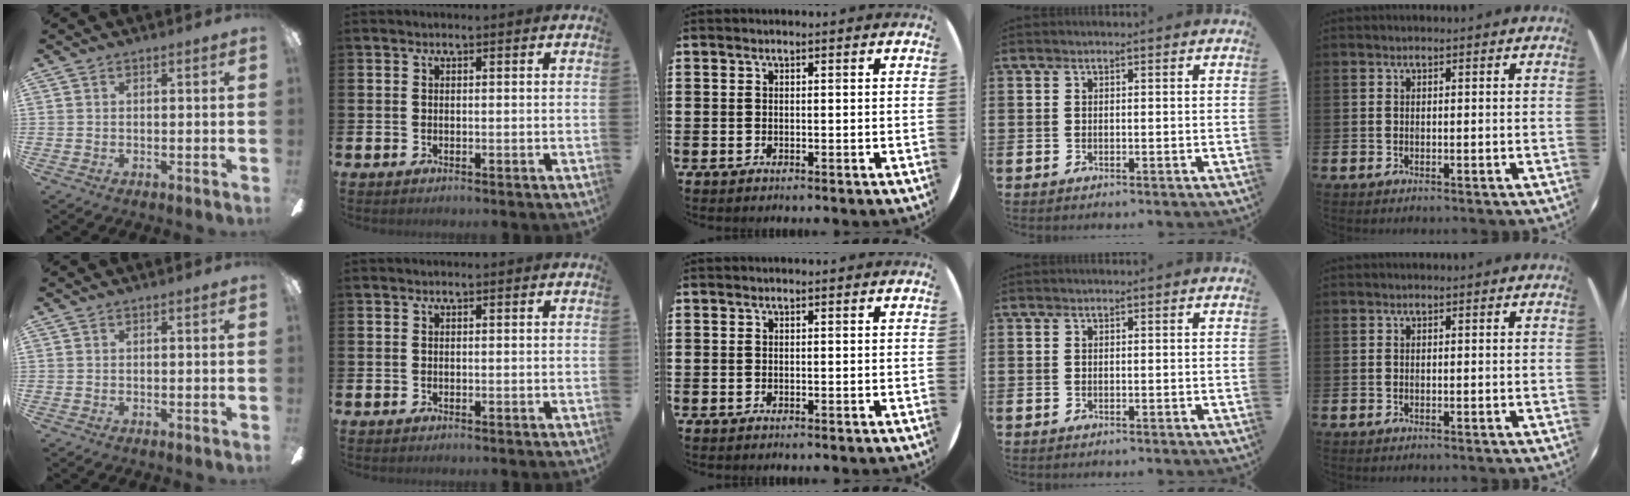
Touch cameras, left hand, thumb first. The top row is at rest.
{}